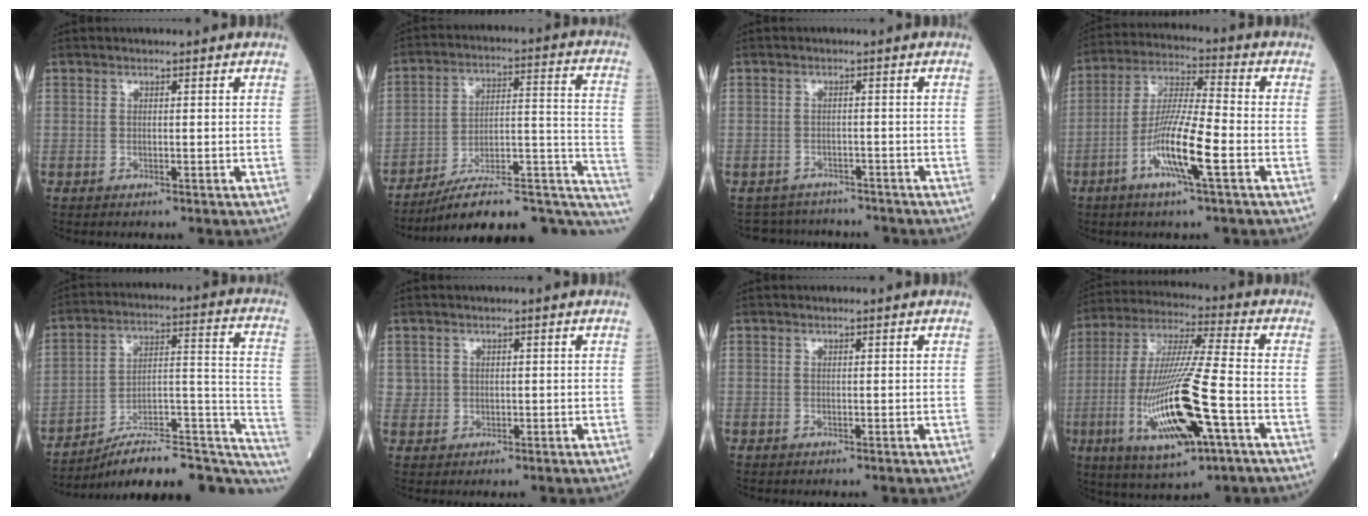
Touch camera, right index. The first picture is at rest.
{"total": 20.8, "force": [-15.6, 6.0, 12.5], "torque": [-0.101, 0.062, -0.218]}
{"total": 5.5, "force": [-5.0, 2.2, -0.7], "torque": [0.015, 0.017, -0.070]}
{"total": 11.2, "force": [-4.2, 0.5, 10.4], "torque": [-0.203, -0.007, -0.084]}
{"total": 24.5, "force": [-21.0, 5.5, 11.4], "torque": [-0.090, 0.051, -0.299]}
{"total": 1.8, "force": [0.6, 1.7, 0.0], "torque": [0.015, 0.004, 0.006]}
{"total": 0.0}
{"total": 18.8, "force": [-5.8, 2.0, 17.8], "torque": [-0.375, -0.023, -0.099]}